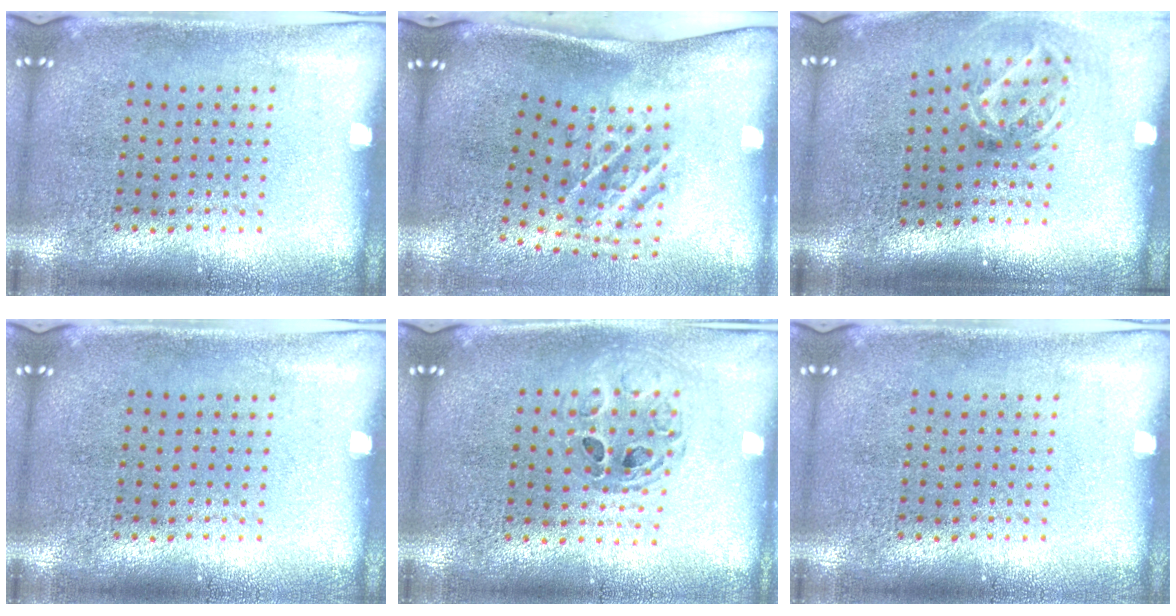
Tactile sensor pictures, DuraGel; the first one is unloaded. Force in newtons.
{"total": 2.2, "press": 1.3, "slide": 1.8}
{"total": 1.9, "press": 1.3, "slide": 1.4}
{"total": 0.0}
{"total": 0.9, "press": 0.8, "slide": 0.1}
{"total": 0.0}